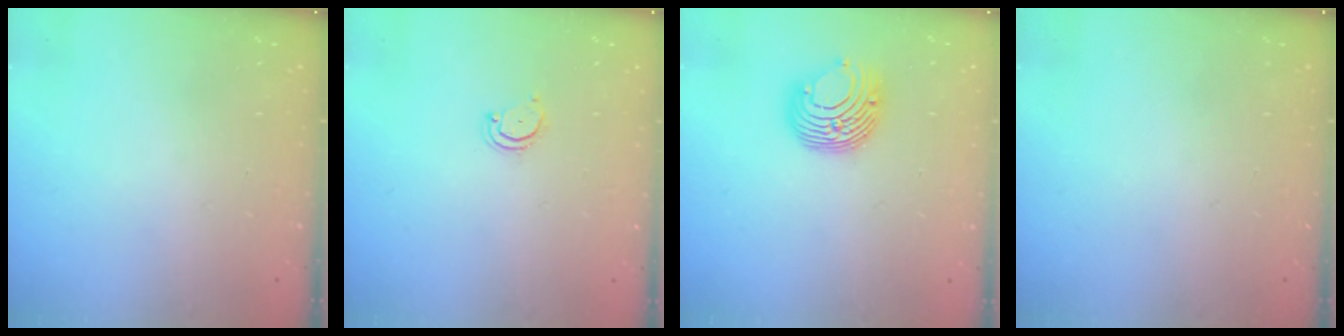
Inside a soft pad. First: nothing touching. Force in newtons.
{"total": 3.5, "press": 3.5, "slide": 0.5}
{"total": 10.6, "press": 10.6, "slide": 0.3}
{"total": 0.0}